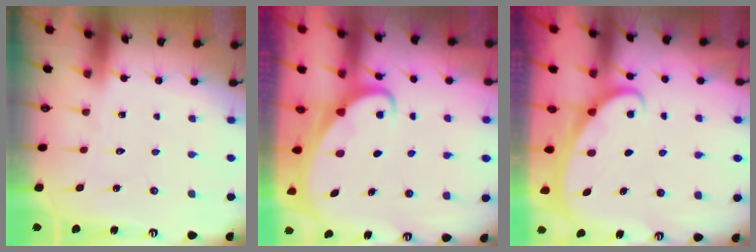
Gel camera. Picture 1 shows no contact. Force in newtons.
{"total": 2.7, "press": 2.7, "slide": 0.2}
{"total": 2.2, "press": 2.2, "slide": 0.3}